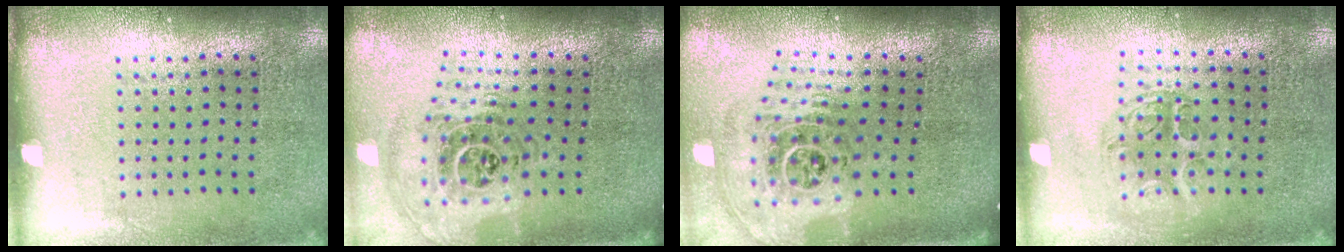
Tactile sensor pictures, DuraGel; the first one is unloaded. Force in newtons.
{"total": 1.7, "press": 1.4, "slide": 0.9}
{"total": 2.7, "press": 1.9, "slide": 1.9}
{"total": 1.2, "press": 1.1, "slide": 0.6}